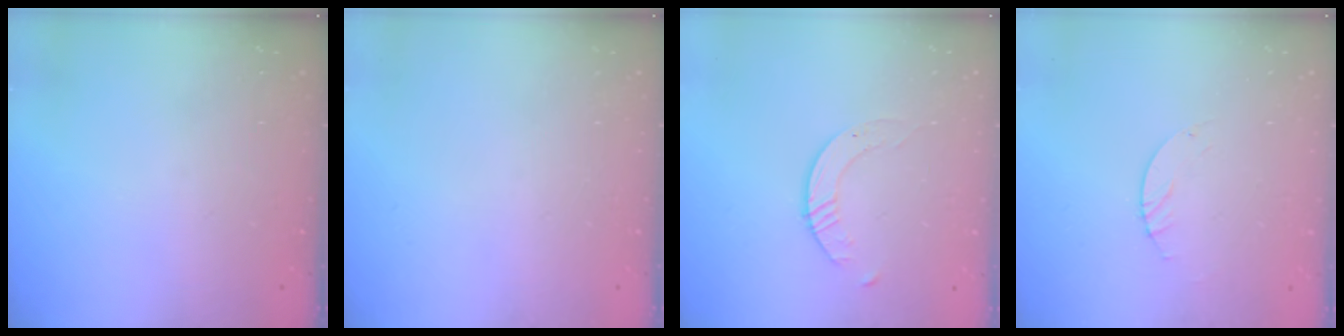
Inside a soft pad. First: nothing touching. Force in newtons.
{"total": 0.0}
{"total": 1.7, "press": 1.7, "slide": 0.2}
{"total": 0.9, "press": 0.8, "slide": 0.2}